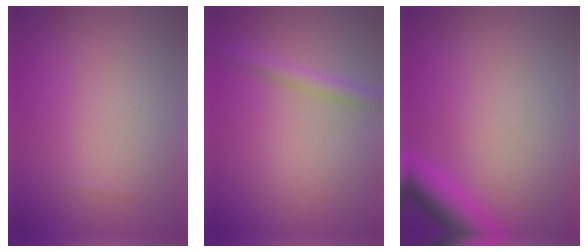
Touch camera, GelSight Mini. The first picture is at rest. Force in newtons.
{"total": 2.0, "press": 2.0, "slide": 0.0}
{"total": 4.2, "press": 4.2, "slide": 0.3}